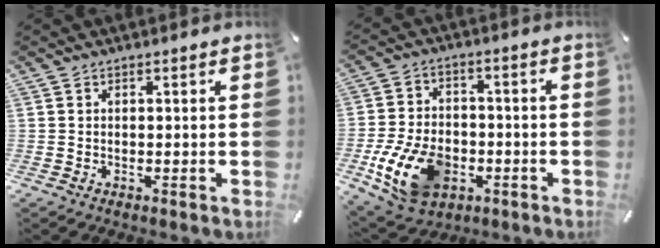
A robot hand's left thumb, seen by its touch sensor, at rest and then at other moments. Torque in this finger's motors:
{"motor_torque": [0.17, 1.31, 0.62, 0.41, 0.51]}